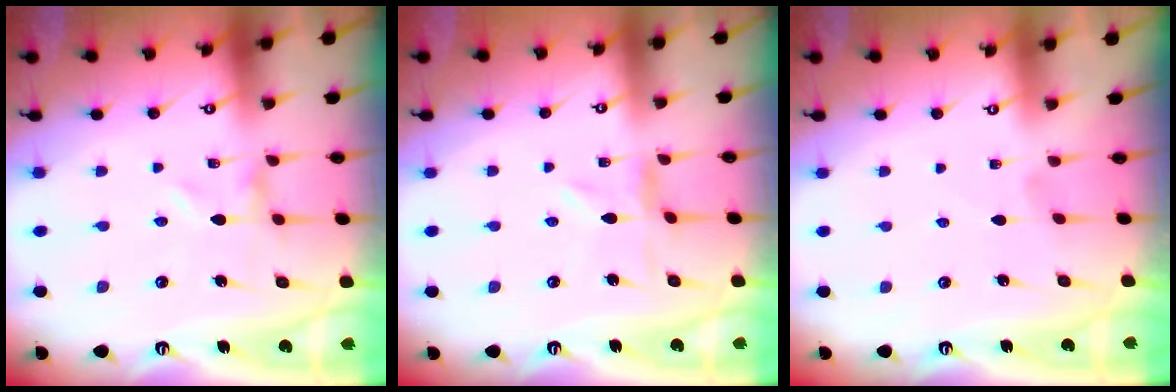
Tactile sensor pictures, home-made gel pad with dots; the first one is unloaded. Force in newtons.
{"total": 0.8, "press": 0.8, "slide": 0.2}
{"total": 0.0}